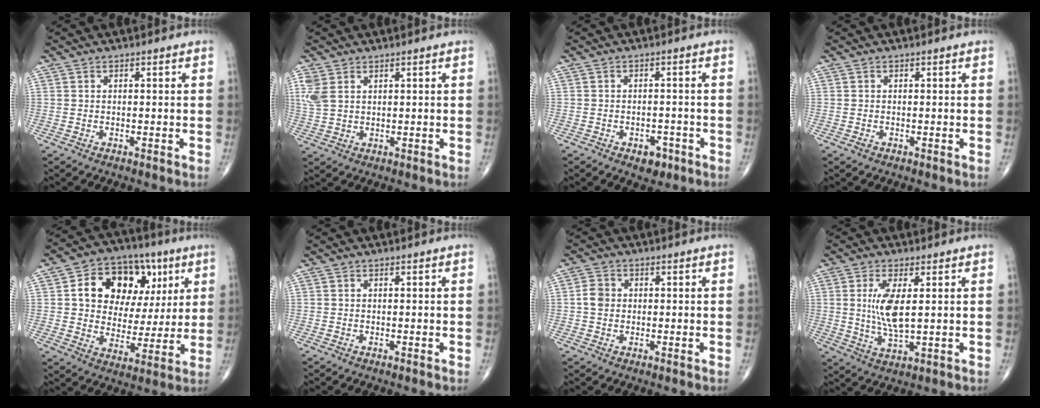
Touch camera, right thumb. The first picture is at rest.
{"total": 4.0, "force": [1.9, 2.4, 2.6], "torque": [-0.067, 0.003, 0.047]}
{"total": 3.6, "force": [-2.0, 2.3, 1.8], "torque": [-0.008, 0.009, -0.022]}
{"total": 0.5, "force": [-0.3, 0.4, 0.2], "torque": [-0.004, 0.000, -0.007]}
{"total": 18.4, "force": [5.7, 13.0, 11.6], "torque": [-0.137, 0.007, 0.096]}
{"total": 0.0}
{"total": 3.2, "force": [0.1, 2.7, 1.7], "torque": [-0.025, 0.006, -0.003]}
{"total": 7.9, "force": [1.4, 2.7, 7.3], "torque": [-0.151, -0.019, 0.033]}